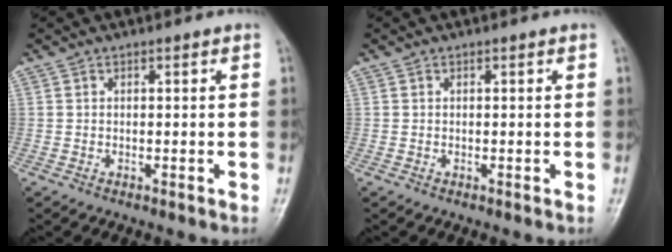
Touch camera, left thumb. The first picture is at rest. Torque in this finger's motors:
{"motor_torque": [-0.05, 0.05, -0.01, -0.06, 0.00]}